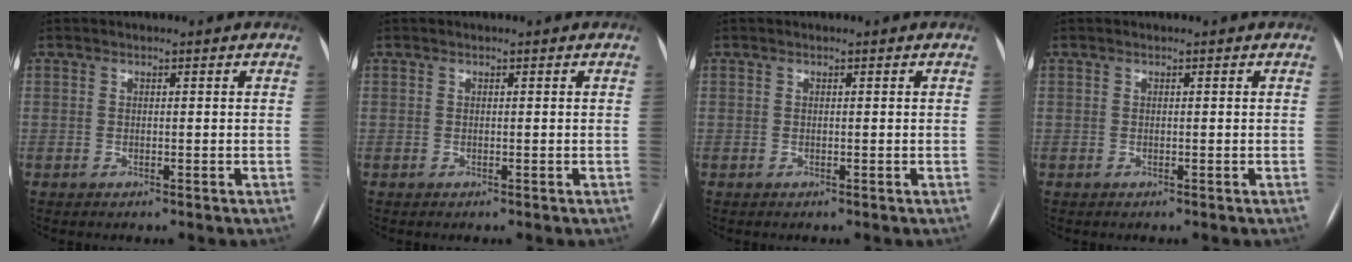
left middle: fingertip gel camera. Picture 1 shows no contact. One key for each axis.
{"total": 0.0}
{"total": 0.0}
{"total": 0.0}